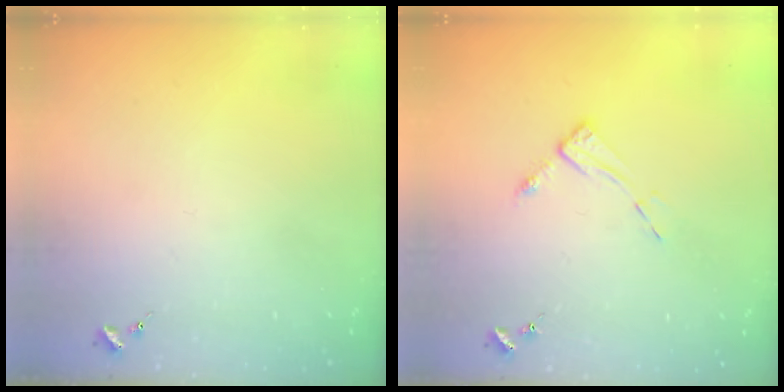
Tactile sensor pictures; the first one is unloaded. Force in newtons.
{"total": 6.5, "press": 6.5, "slide": 0.5}